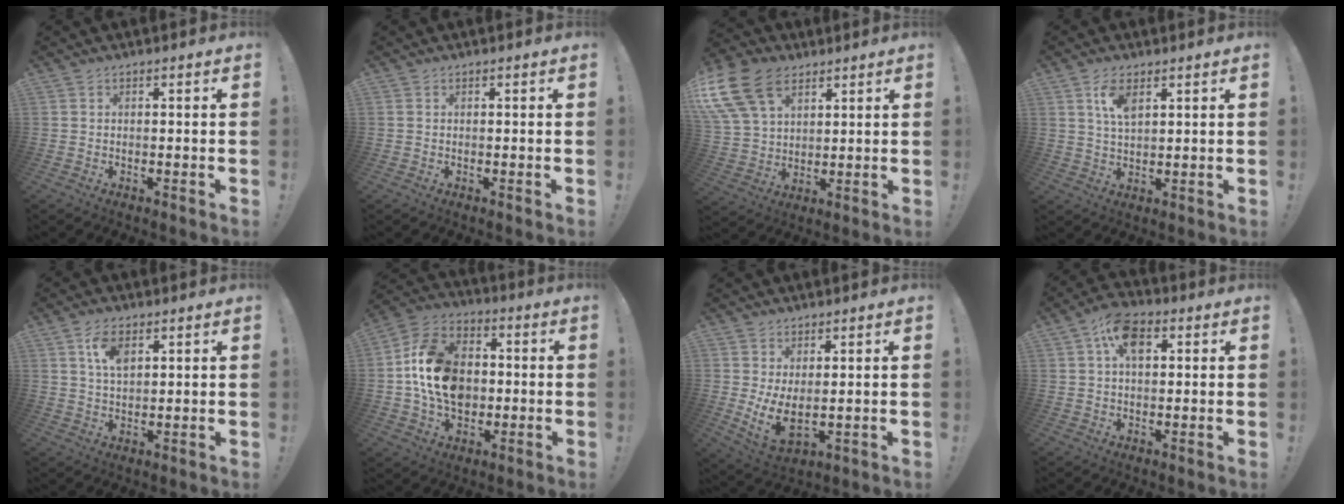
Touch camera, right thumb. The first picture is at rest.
{"total": 0.0}
{"total": 17.4, "force": [8.8, 11.3, 9.8], "torque": [-0.195, -0.041, 0.165]}
{"total": 6.5, "force": [3.2, 3.0, 4.9], "torque": [-0.080, -0.010, 0.055]}
{"total": 6.7, "force": [3.1, 3.5, 4.9], "torque": [-0.081, -0.007, 0.054]}
{"total": 17.7, "force": [-0.3, 13.8, 11.0], "torque": [-0.182, 0.020, 0.003]}
{"total": 6.7, "force": [2.0, 3.2, 5.6], "torque": [-0.097, -0.029, 0.041]}
{"total": 9.3, "force": [3.3, 5.5, 6.8], "torque": [-0.110, 0.005, 0.061]}